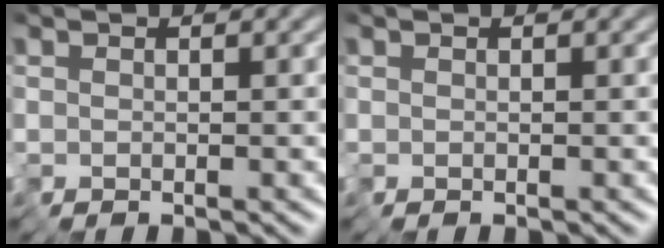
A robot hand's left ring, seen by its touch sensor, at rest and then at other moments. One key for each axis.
{"total": 0.0}